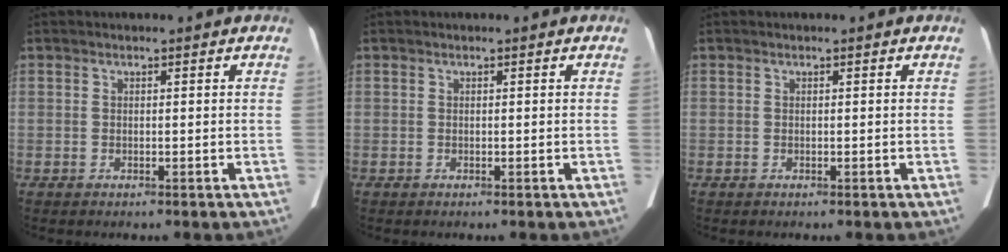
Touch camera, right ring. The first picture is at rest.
{"total": 0.0}
{"total": 0.0}